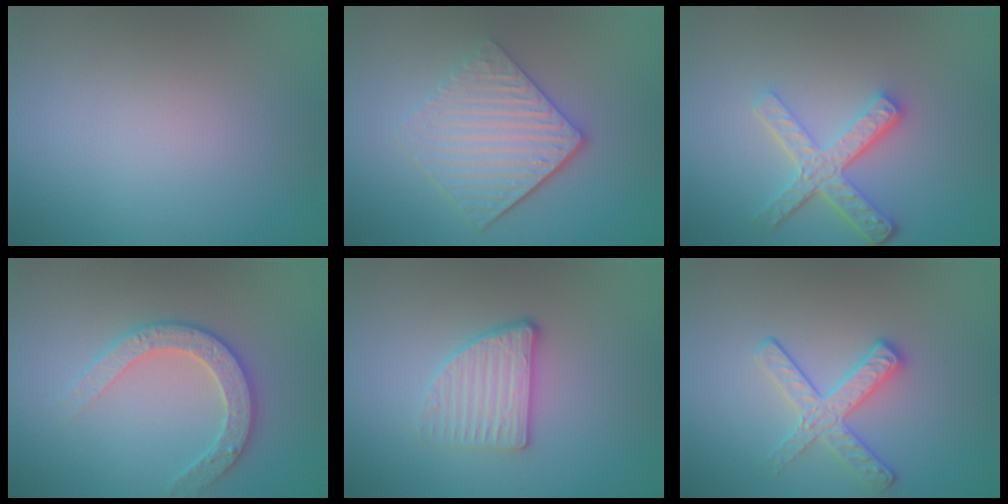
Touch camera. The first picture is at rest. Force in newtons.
{"total": 4.8, "press": 3.6, "slide": 3.2}
{"total": 4.7, "press": 3.5, "slide": 3.2}
{"total": 2.9, "press": 2.8, "slide": 0.8}
{"total": 2.9, "press": 2.5, "slide": 1.4}
{"total": 2.8, "press": 2.6, "slide": 1.1}